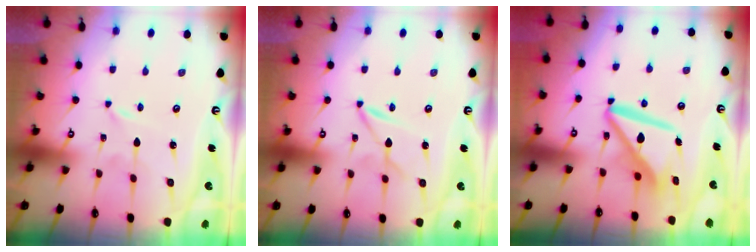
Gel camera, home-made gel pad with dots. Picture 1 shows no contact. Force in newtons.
{"total": 1.8, "press": 1.8, "slide": 0.2}
{"total": 12.7, "press": 12.6, "slide": 1.4}